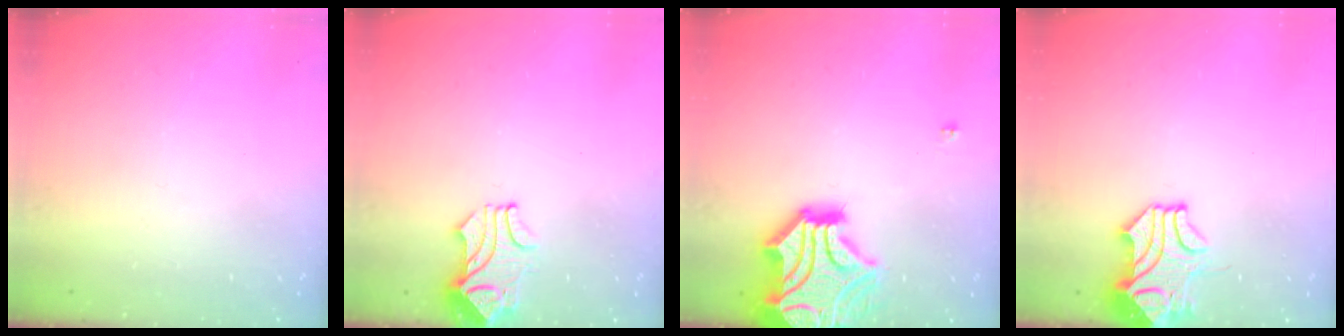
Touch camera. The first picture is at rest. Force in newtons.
{"total": 2.1, "press": 2.0, "slide": 0.6}
{"total": 15.7, "press": 15.3, "slide": 3.5}
{"total": 3.6, "press": 3.4, "slide": 1.0}